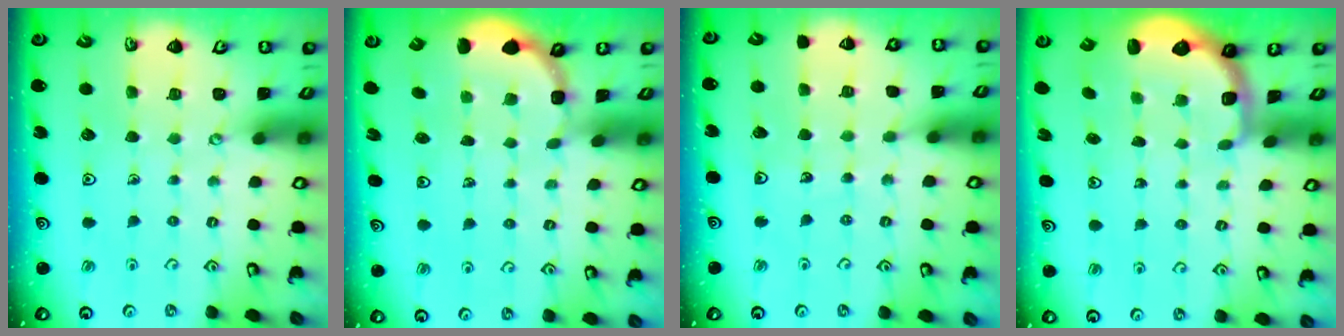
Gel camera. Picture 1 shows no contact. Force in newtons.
{"total": 1.8, "press": 1.7, "slide": 0.7}
{"total": 3.0, "press": 3.0, "slide": 0.3}
{"total": 2.3, "press": 1.7, "slide": 1.5}